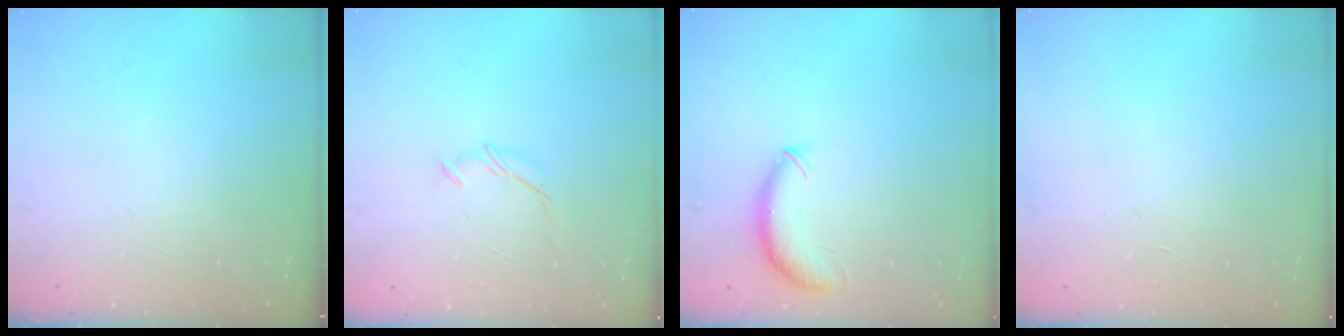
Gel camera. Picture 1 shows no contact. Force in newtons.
{"total": 5.4, "press": 5.4, "slide": 1.0}
{"total": 8.7, "press": 8.6, "slide": 1.6}
{"total": 0.6, "press": 0.5, "slide": 0.2}